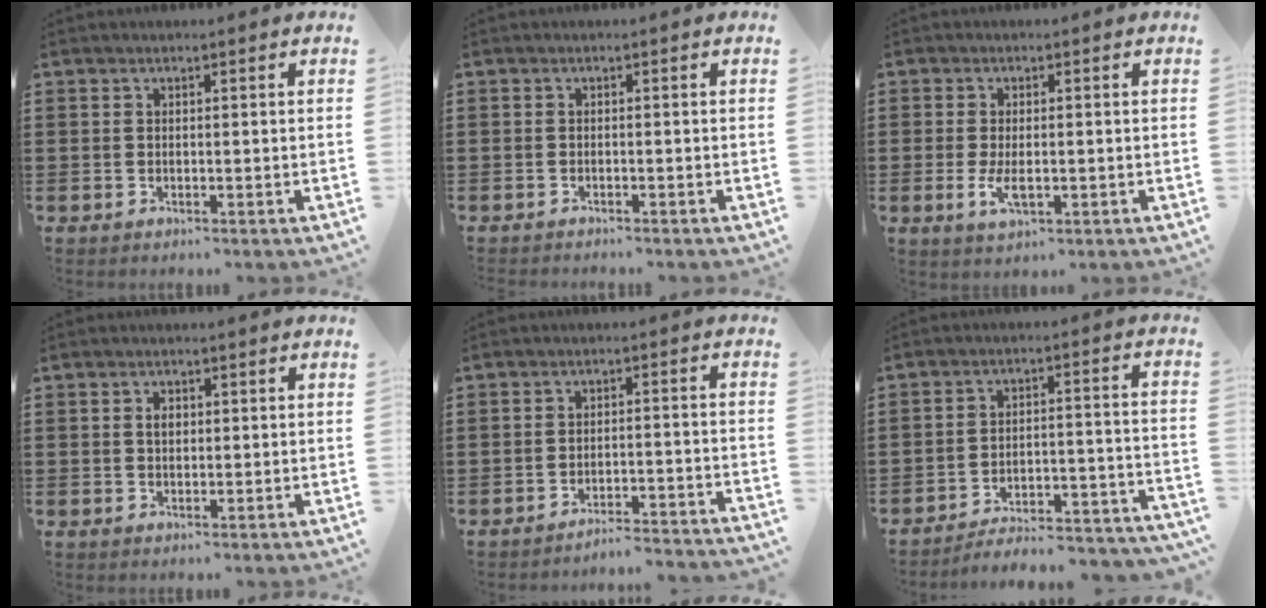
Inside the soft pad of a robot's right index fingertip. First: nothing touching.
{"total": 0.7, "force": [-0.7, 0.0, 0.1], "torque": [-0.003, -0.001, -0.015]}
{"total": 3.3, "force": [-0.5, 1.4, 2.9], "torque": [-0.067, -0.006, -0.011]}
{"total": 1.8, "force": [0.4, 1.1, 1.4], "torque": [-0.029, 0.007, 0.006]}
{"total": 3.5, "force": [-3.5, -0.1, 0.6], "torque": [-0.015, -0.002, -0.073]}
{"total": 4.6, "force": [-4.3, 0.2, 1.5], "torque": [-0.028, -0.007, -0.091]}